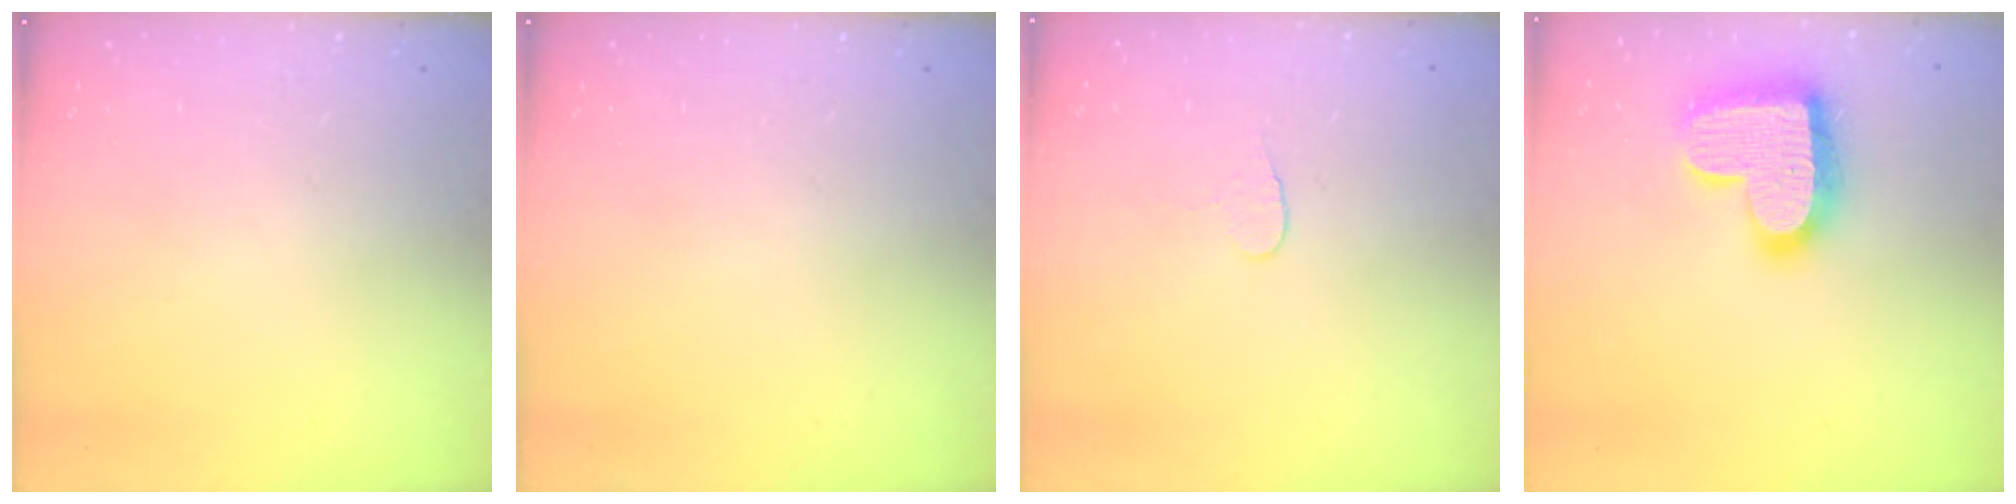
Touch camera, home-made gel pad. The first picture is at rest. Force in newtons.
{"total": 0.0}
{"total": 3.9, "press": 3.9, "slide": 0.3}
{"total": 17.7, "press": 17.7, "slide": 1.2}